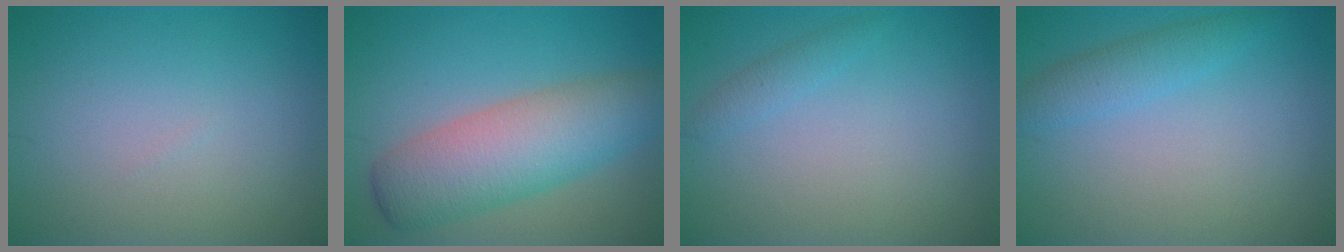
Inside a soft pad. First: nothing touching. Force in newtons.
{"total": 7.6, "press": 7.6, "slide": 0.2}
{"total": 1.1, "press": 1.1, "slide": 0.1}
{"total": 2.3, "press": 2.3, "slide": 0.0}